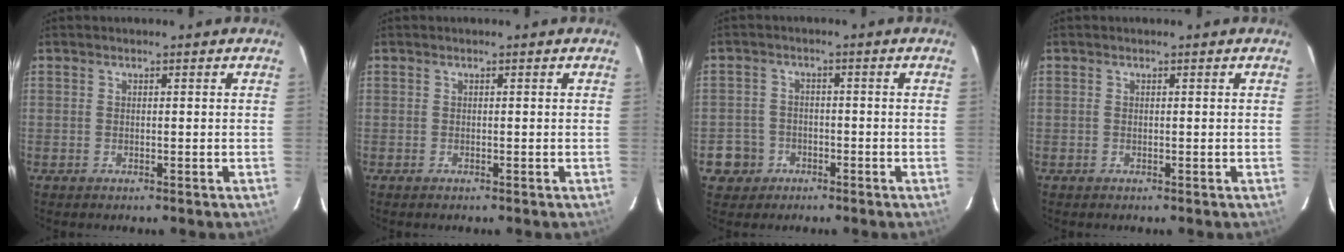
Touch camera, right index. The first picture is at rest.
{"total": 0.0}
{"total": 5.4, "force": [-2.4, 4.8, 0.6], "torque": [-0.023, 0.023, -0.038]}
{"total": 0.0}